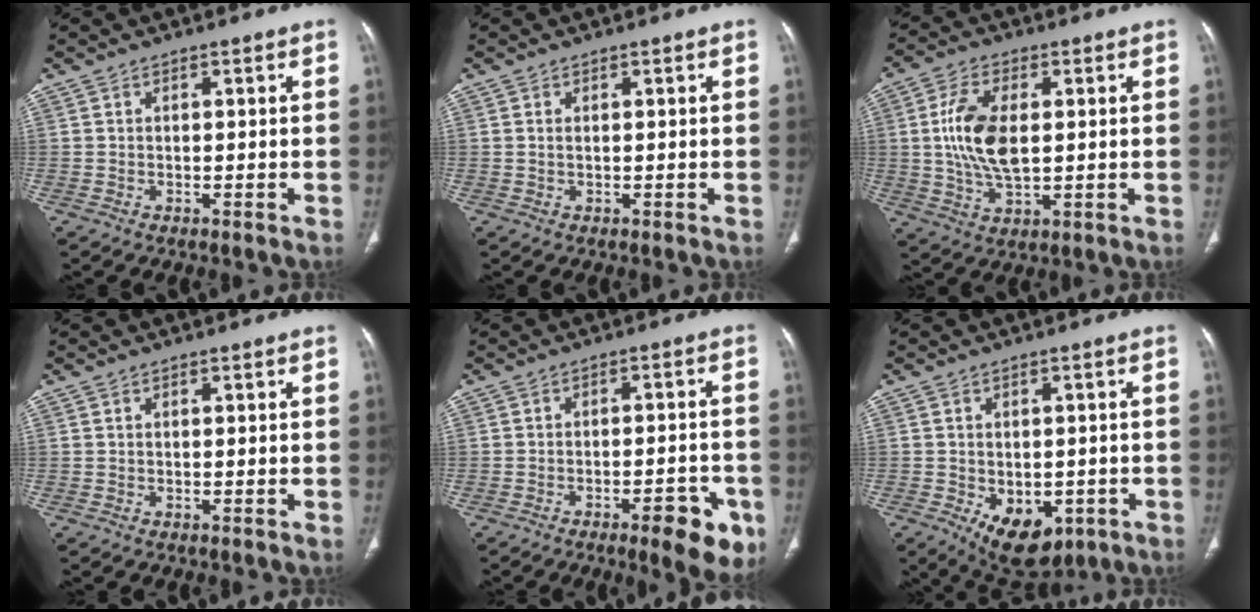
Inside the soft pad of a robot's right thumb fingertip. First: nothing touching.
{"total": 0.6, "force": [0.2, 0.3, 0.5], "torque": [-0.017, 0.002, 0.006]}
{"total": 11.5, "force": [1.3, 6.0, 9.8], "torque": [-0.196, -0.004, 0.027]}
{"total": 0.0}
{"total": 9.9, "force": [-5.0, 3.3, 7.9], "torque": [-0.081, 0.020, -0.061]}
{"total": 10.8, "force": [-4.2, 6.9, 7.3], "torque": [-0.082, 0.004, -0.042]}